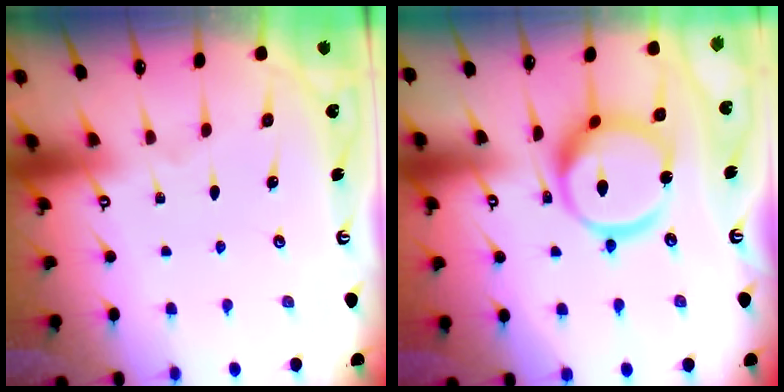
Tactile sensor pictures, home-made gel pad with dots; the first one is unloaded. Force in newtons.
{"total": 15.0, "press": 14.9, "slide": 1.4}